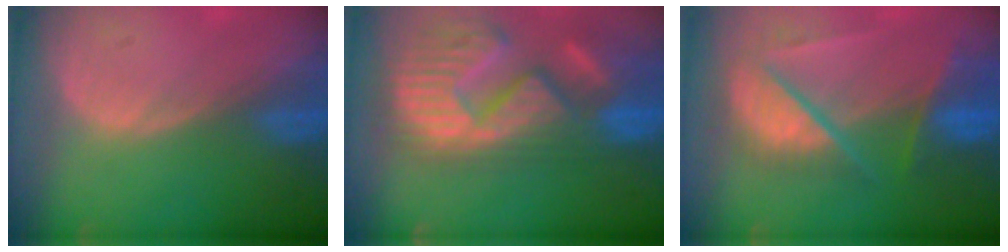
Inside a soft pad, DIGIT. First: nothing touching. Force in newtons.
{"total": 15.4, "press": 12.6, "slide": 8.8}
{"total": 9.3, "press": 8.1, "slide": 4.5}